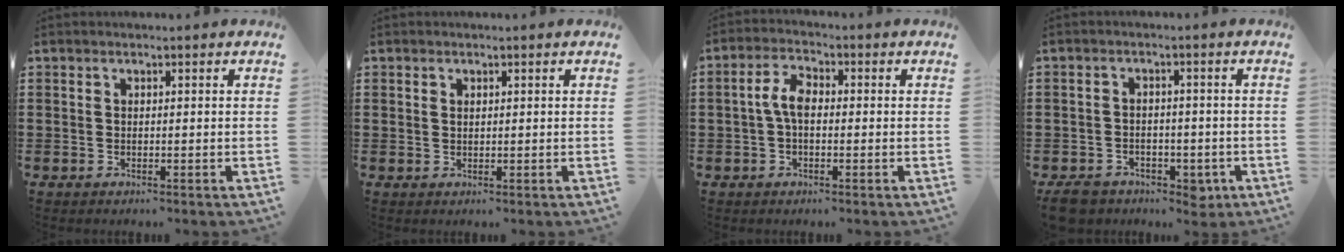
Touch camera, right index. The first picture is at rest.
{"total": 0.7, "force": [0.5, 0.5, 0.3], "torque": [-0.007, 0.002, 0.009]}
{"total": 4.5, "force": [-0.4, 2.3, 3.9], "torque": [-0.087, 0.004, -0.012]}
{"total": 4.6, "force": [-3.3, 2.4, 2.0], "torque": [-0.038, 0.010, -0.063]}